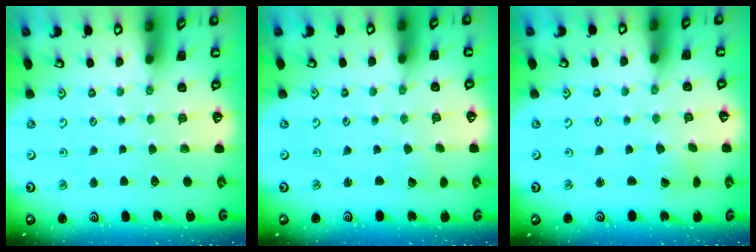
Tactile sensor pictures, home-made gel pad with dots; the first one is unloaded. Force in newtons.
{"total": 1.1, "press": 1.1, "slide": 0.1}
{"total": 1.2, "press": 1.2, "slide": 0.1}